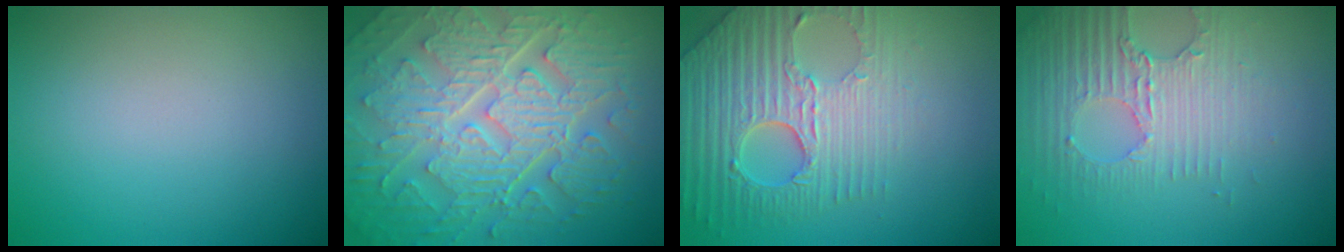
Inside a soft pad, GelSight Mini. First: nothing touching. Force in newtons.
{"total": 10.3, "press": 6.9, "slide": 7.7}
{"total": 6.1, "press": 5.2, "slide": 3.3}
{"total": 3.6, "press": 3.5, "slide": 0.8}